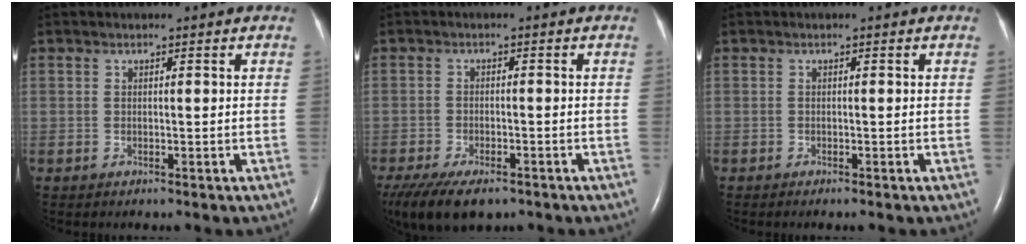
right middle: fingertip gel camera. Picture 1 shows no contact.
{"total": 10.2, "force": [-7.1, 4.1, 6.0], "torque": [-0.111, -0.015, -0.110]}
{"total": 0.8, "force": [-0.6, 0.0, 0.4], "torque": [-0.008, -0.002, -0.008]}